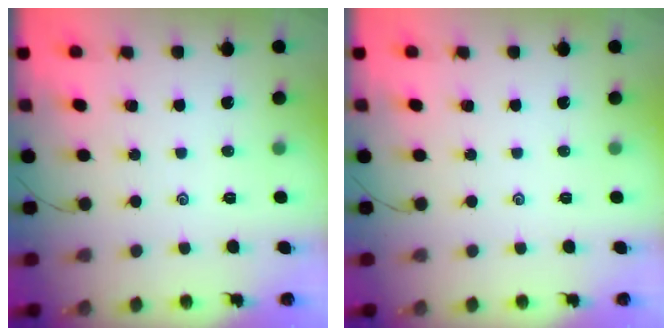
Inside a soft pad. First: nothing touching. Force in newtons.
{"total": 0.0}